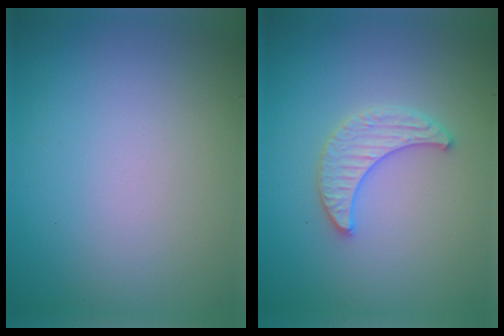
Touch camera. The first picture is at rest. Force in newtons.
{"total": 2.9, "press": 2.9, "slide": 0.7}